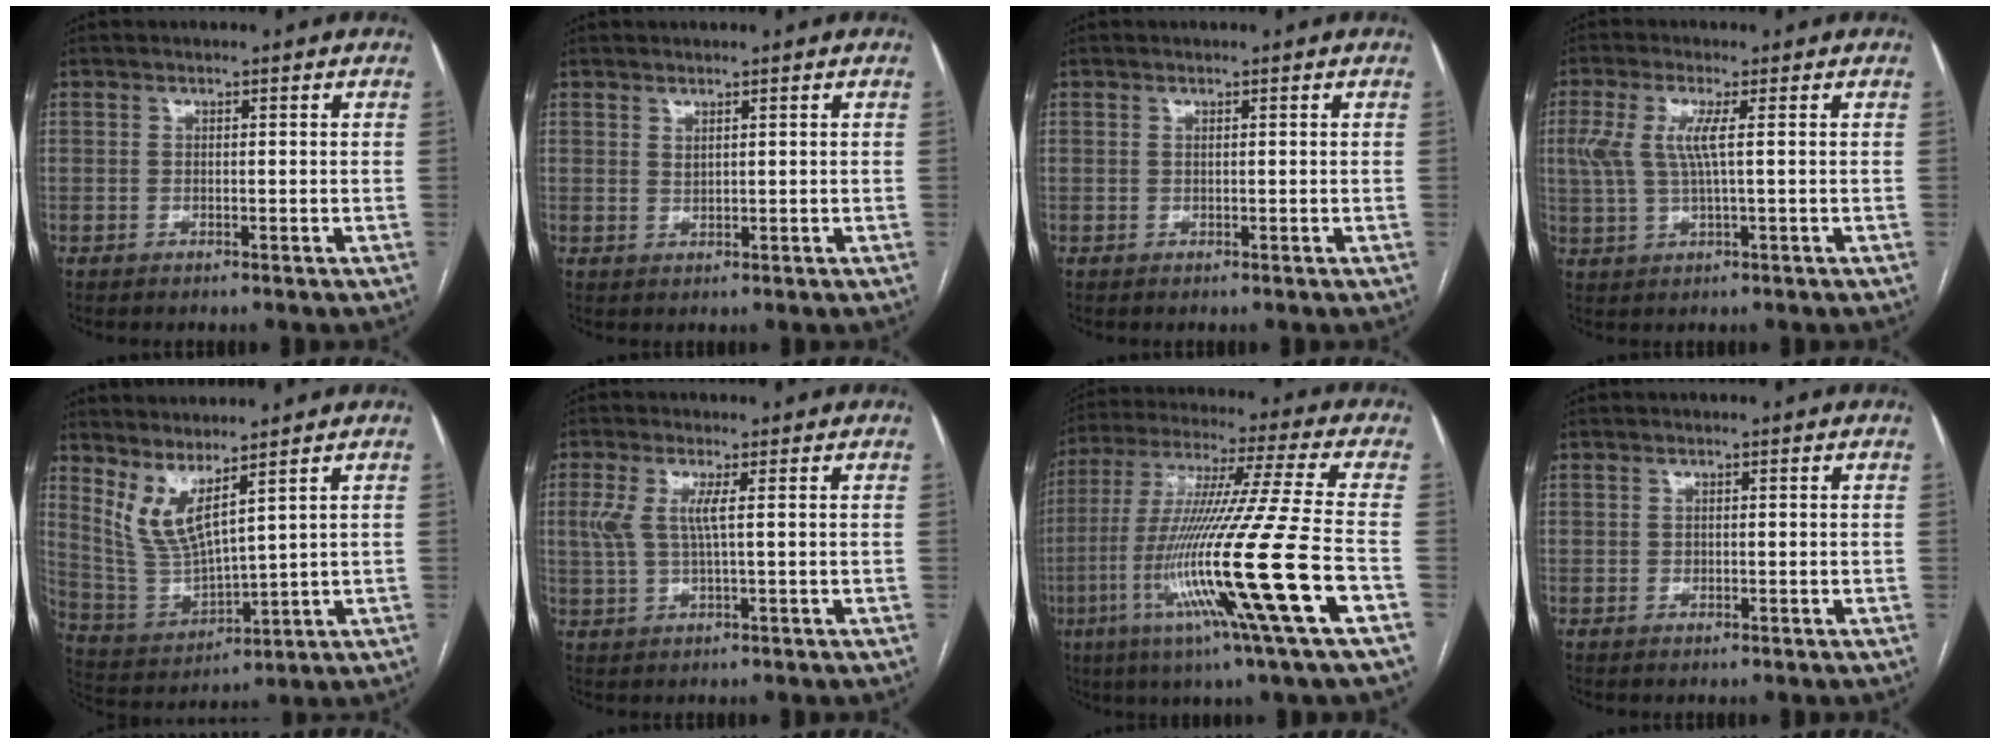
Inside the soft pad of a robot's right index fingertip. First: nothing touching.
{"total": 0.8, "force": [0.6, 0.2, 0.4], "torque": [-0.006, -0.005, 0.014]}
{"total": 0.0}
{"total": 5.4, "force": [1.1, 0.7, 5.2], "torque": [-0.132, 0.009, 0.024]}
{"total": 7.4, "force": [4.9, 0.8, 5.4], "torque": [-0.121, -0.021, 0.121]}
{"total": 4.3, "force": [0.9, 0.4, 4.2], "torque": [-0.104, 0.009, 0.023]}
{"total": 23.0, "force": [-7.5, -2.0, 21.7], "torque": [-0.417, -0.039, -0.150]}
{"total": 0.0}